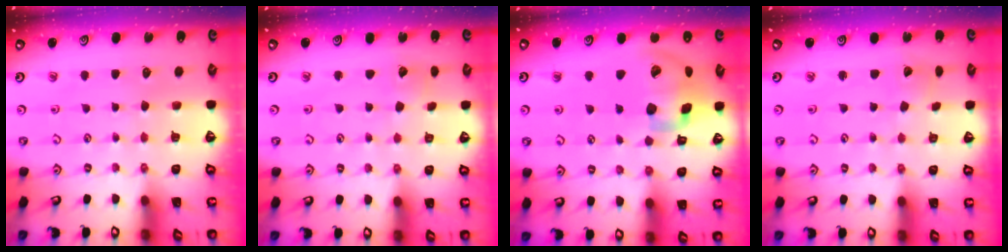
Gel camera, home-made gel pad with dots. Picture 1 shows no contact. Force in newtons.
{"total": 3.5, "press": 3.5, "slide": 0.5}
{"total": 19.2, "press": 19.0, "slide": 3.2}
{"total": 3.0, "press": 3.0, "slide": 0.2}